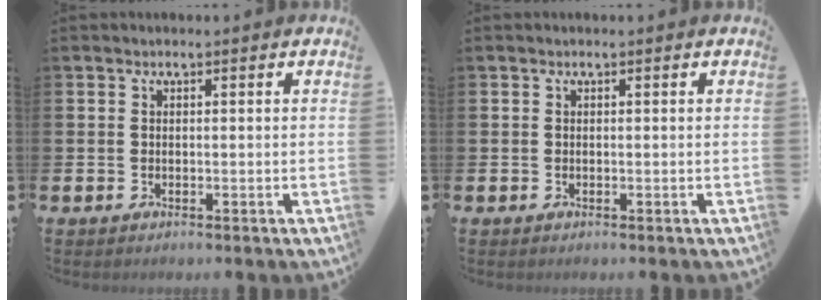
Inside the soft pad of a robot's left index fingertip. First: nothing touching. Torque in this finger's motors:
{"motor_torque": [-0.09, 0.04, 0.00, 0.00]}